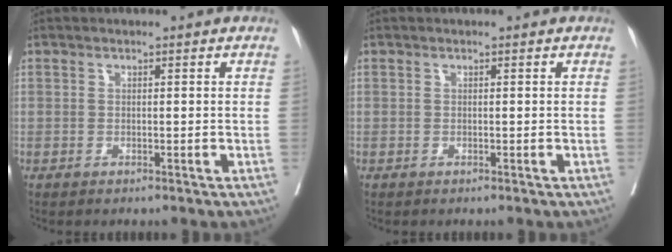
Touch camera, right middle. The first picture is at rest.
{"total": 0.0}